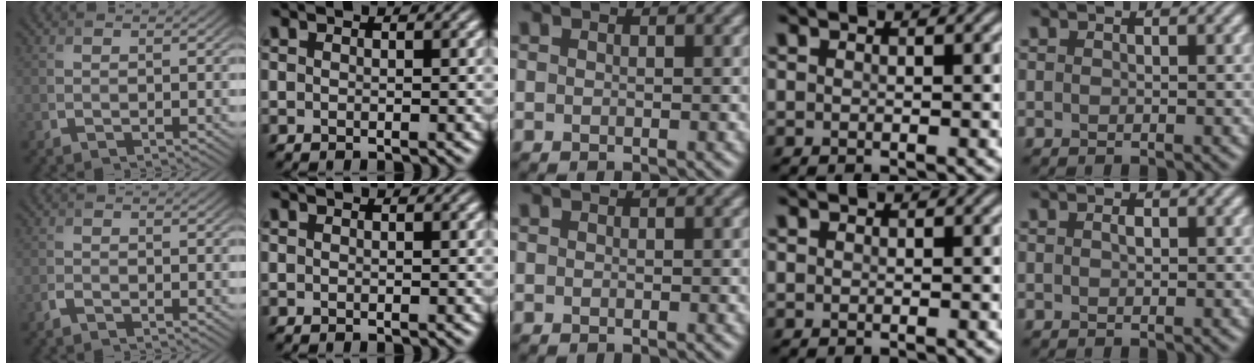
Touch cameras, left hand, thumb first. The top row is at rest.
{"thumb": {"total": 0.8, "force": [-0.7, 0.2, 0.4], "torque": [-0.009, 0.000, -0.015]}, "little": {"total": 0.7, "force": [0.2, 0.3, 0.6], "torque": [-0.013, 0.003, 0.003]}}